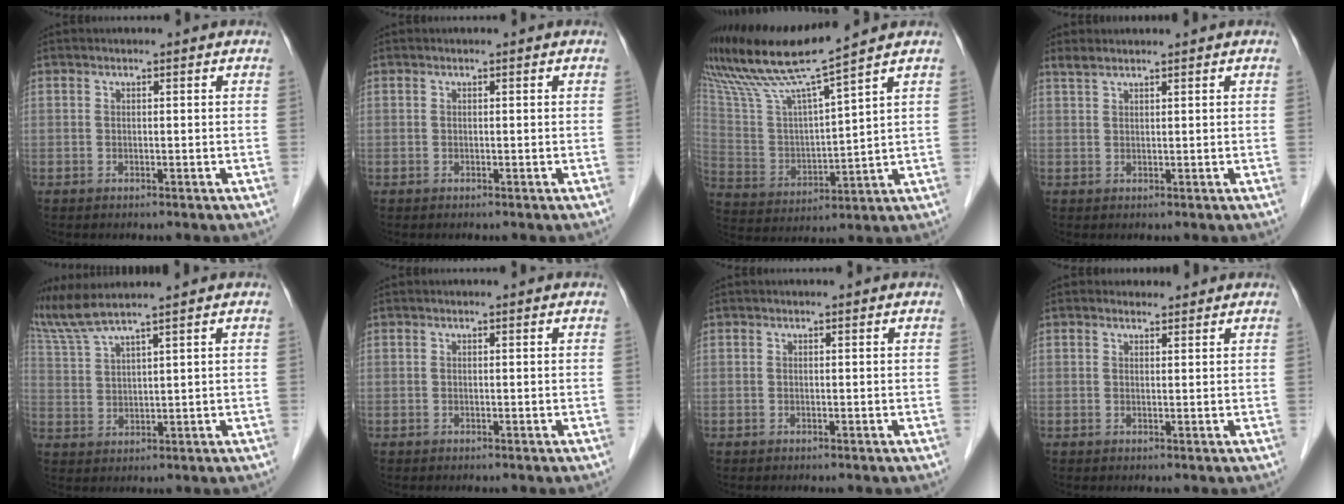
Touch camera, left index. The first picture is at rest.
{"total": 0.0}
{"total": 13.6, "force": [11.1, -1.5, 7.7], "torque": [-0.156, 0.000, 0.215]}
{"total": 1.4, "force": [1.3, 0.2, 0.5], "torque": [-0.014, 0.011, 0.033]}
{"total": 6.6, "force": [5.6, -1.4, 3.2], "torque": [-0.080, 0.008, 0.122]}
{"total": 0.0}
{"total": 0.0}
{"total": 1.3, "force": [1.0, 0.7, 0.0], "torque": [-0.002, 0.004, 0.013]}